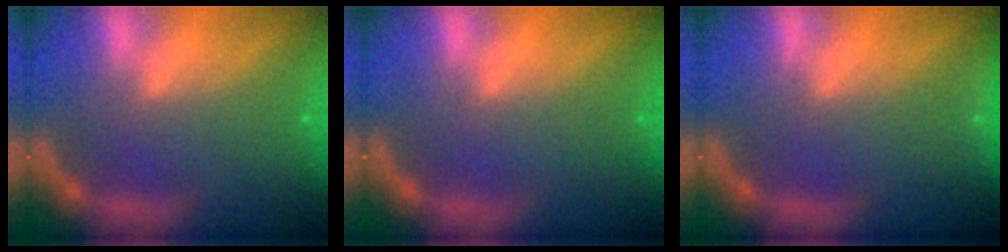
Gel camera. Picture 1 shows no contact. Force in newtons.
{"total": 0.0}
{"total": 1.4}